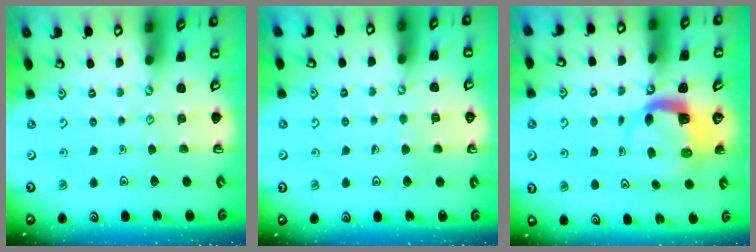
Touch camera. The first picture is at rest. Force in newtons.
{"total": 4.3, "press": 4.3, "slide": 0.3}
{"total": 4.5, "press": 4.5, "slide": 0.6}